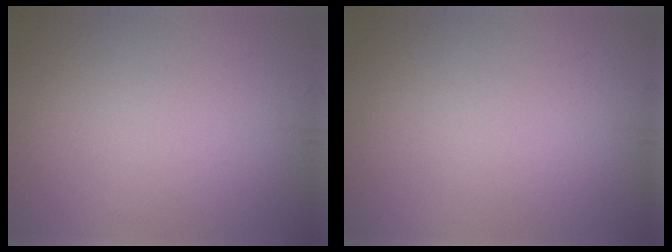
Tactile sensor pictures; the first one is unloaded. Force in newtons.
{"total": 0.0}